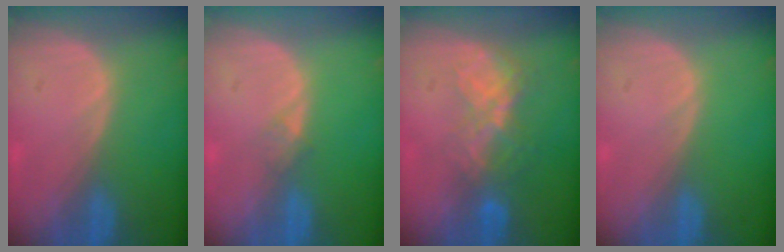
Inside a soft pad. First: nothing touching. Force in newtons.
{"total": 1.1, "press": 1.0, "slide": 0.1}
{"total": 6.5, "press": 5.6, "slide": 3.2}
{"total": 0.0}